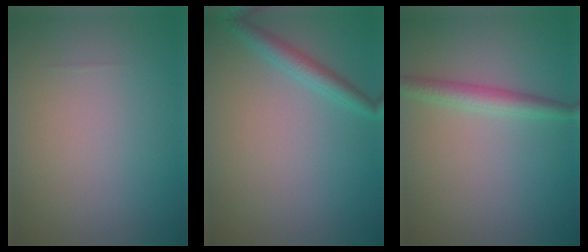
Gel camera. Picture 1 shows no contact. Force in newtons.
{"total": 2.2, "press": 2.2, "slide": 0.1}
{"total": 2.4, "press": 2.4, "slide": 0.1}